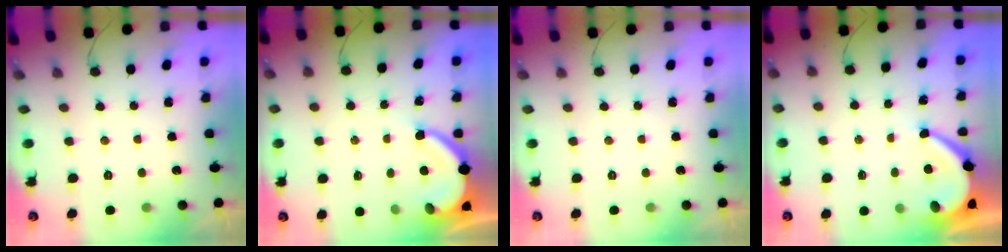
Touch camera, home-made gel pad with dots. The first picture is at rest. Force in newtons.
{"total": 8.8, "press": 8.7, "slide": 0.8}
{"total": 0.0}
{"total": 6.4, "press": 6.4, "slide": 0.5}